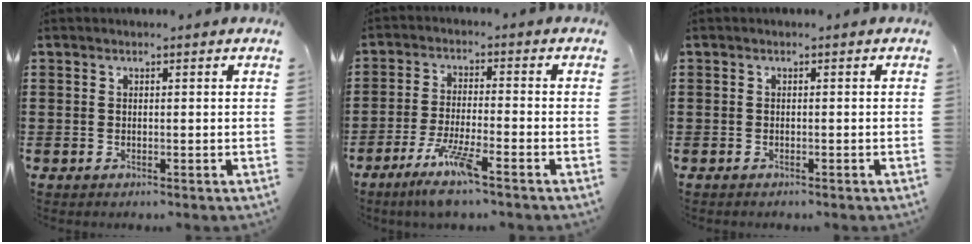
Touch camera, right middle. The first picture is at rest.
{"total": 6.6, "force": [-4.5, 0.3, 4.7], "torque": [-0.099, -0.014, -0.085]}
{"total": 0.5, "force": [-0.5, 0.3, -0.1], "torque": [0.000, 0.002, -0.010]}